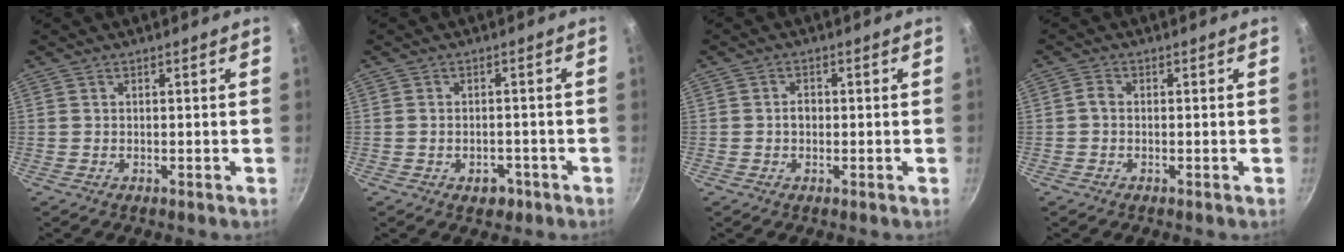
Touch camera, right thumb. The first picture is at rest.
{"total": 3.5, "force": [-1.8, 2.3, 1.9], "torque": [-0.017, 0.017, -0.017]}
{"total": 2.1, "force": [-0.2, 1.6, 1.3], "torque": [-0.014, 0.008, -0.004]}
{"total": 1.5, "force": [-0.4, 1.0, 1.0], "torque": [-0.021, 0.009, -0.011]}